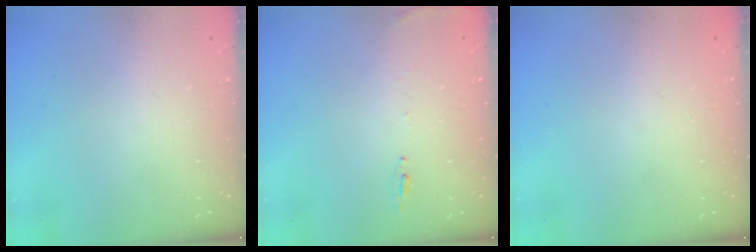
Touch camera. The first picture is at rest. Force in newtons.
{"total": 6.1, "press": 6.0, "slide": 0.9}
{"total": 0.0}